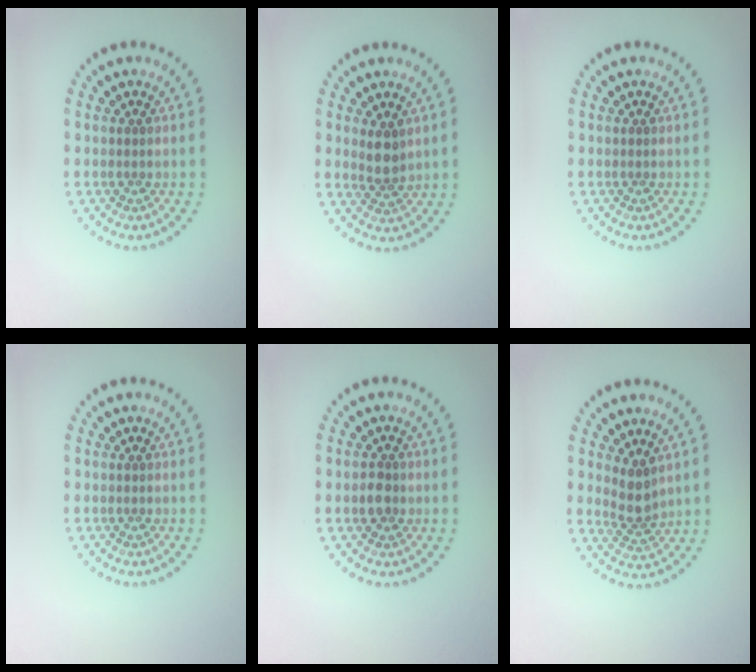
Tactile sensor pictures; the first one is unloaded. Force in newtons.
{"total": 2.2, "press": 1.9, "slide": 1.1}
{"total": 0.0}
{"total": 0.0}
{"total": 1.7, "press": 1.7, "slide": 0.5}
{"total": 2.6, "press": 2.1, "slide": 1.5}